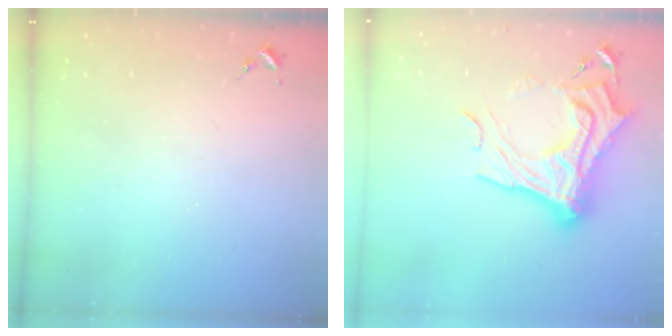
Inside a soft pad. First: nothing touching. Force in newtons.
{"total": 23.9, "press": 23.8, "slide": 2.1}